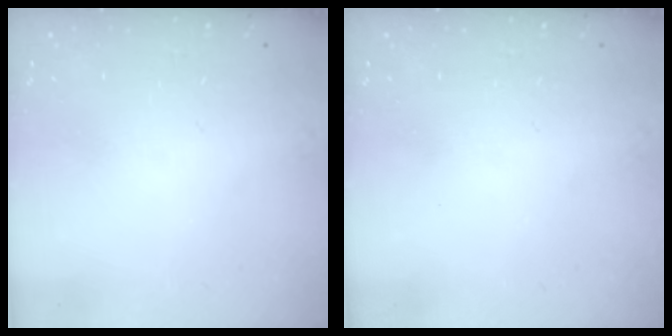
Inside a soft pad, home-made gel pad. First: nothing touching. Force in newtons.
{"total": 0.0}